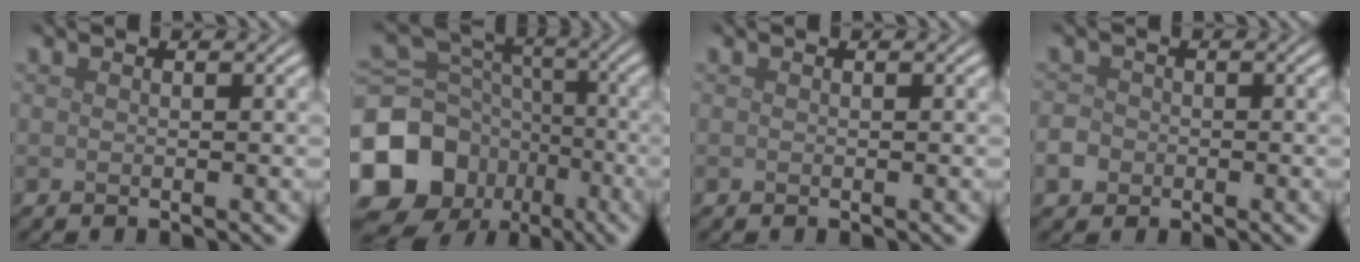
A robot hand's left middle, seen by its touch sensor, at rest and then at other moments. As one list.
[{"total": 15.9, "force": [-7.4, 13.0, 5.5], "torque": [-0.144, -0.023, -0.141]}, {"total": 0.0}, {"total": 1.9, "force": [-0.7, 1.6, 0.6], "torque": [-0.009, 0.000, -0.015]}]